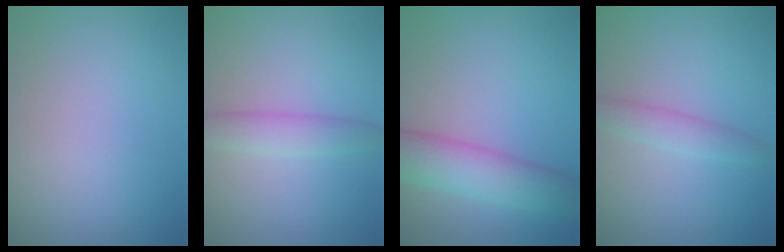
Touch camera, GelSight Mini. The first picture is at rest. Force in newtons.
{"total": 2.4, "press": 2.4, "slide": 0.1}
{"total": 5.5, "press": 5.5, "slide": 0.1}
{"total": 1.9, "press": 1.9, "slide": 0.1}